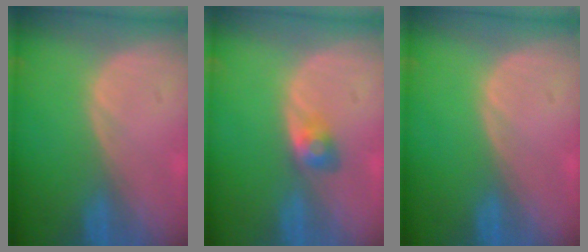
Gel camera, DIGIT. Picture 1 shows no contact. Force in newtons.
{"total": 2.7, "press": 2.5, "slide": 1.1}
{"total": 0.0}